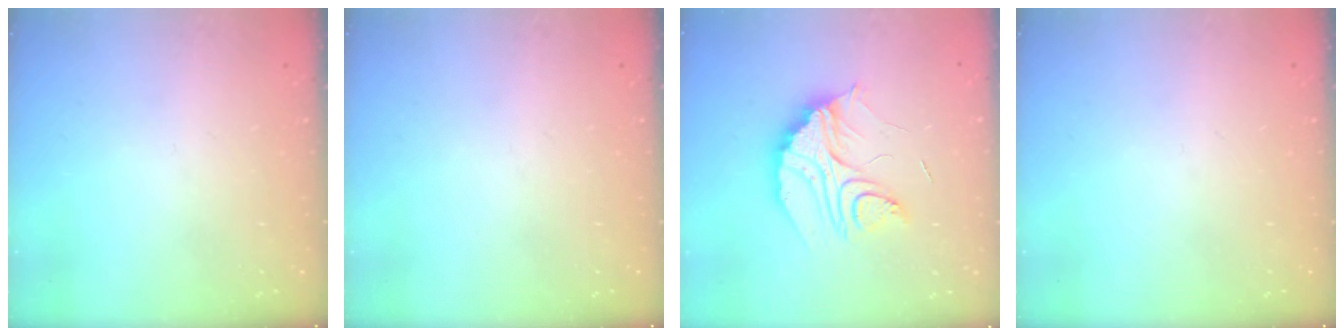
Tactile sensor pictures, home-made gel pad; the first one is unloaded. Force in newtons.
{"total": 0.0}
{"total": 12.8, "press": 12.8, "slide": 0.8}
{"total": 0.0}